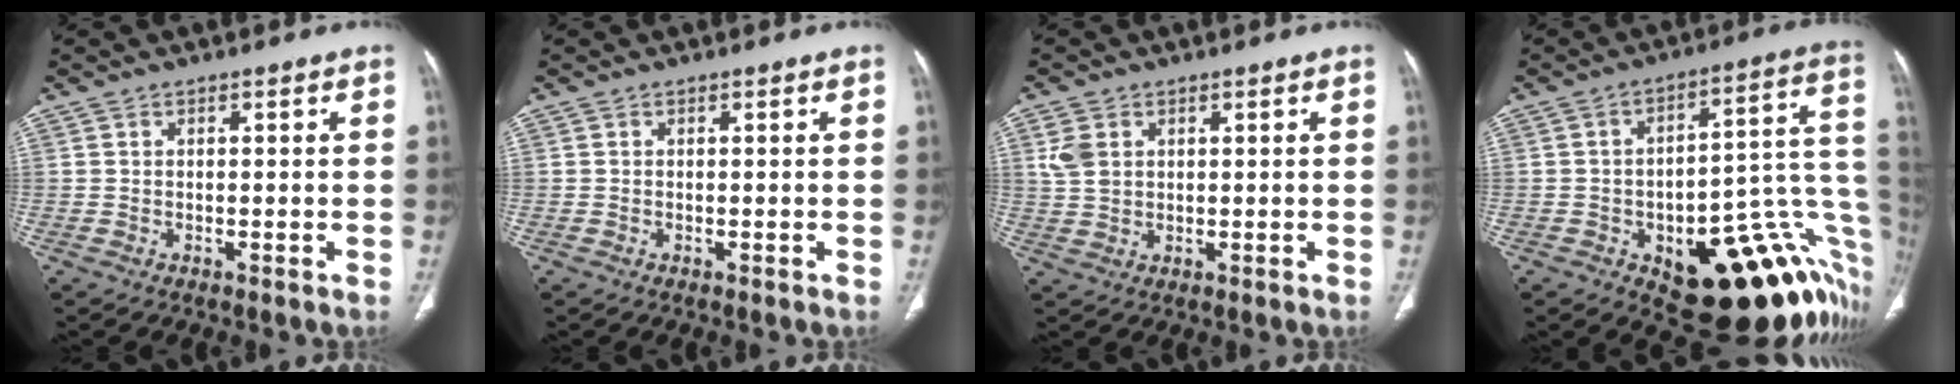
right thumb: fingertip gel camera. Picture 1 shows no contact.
{"total": 0.0}
{"total": 4.3, "force": [1.5, 3.1, 2.5], "torque": [-0.050, 0.000, 0.035]}
{"total": 26.9, "force": [-9.3, 11.6, 22.4], "torque": [-0.194, 0.061, -0.110]}